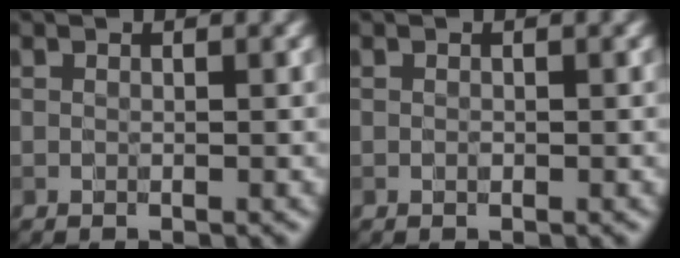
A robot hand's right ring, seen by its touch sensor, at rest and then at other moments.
{"total": 0.0}